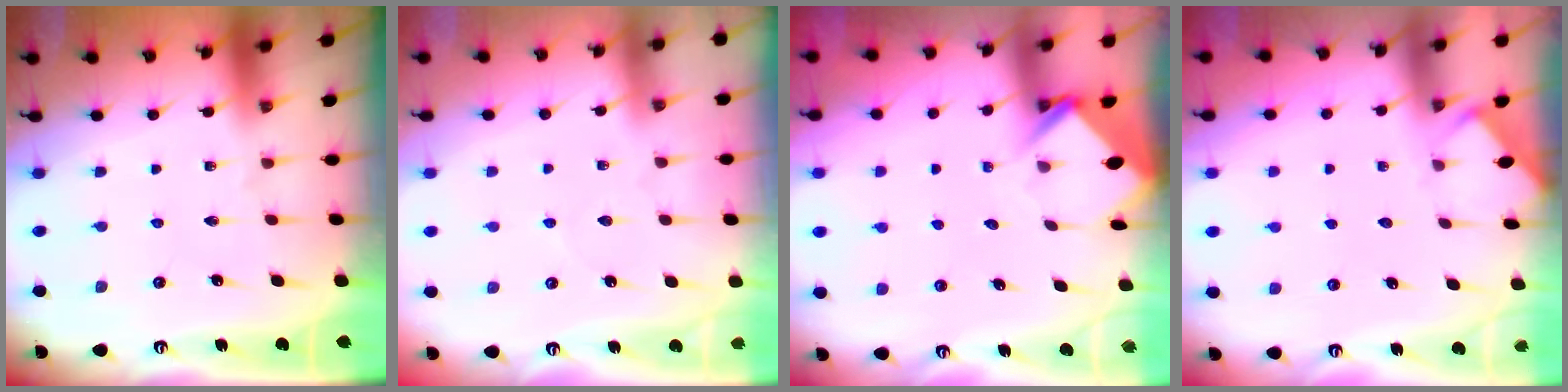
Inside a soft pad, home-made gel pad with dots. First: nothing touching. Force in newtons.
{"total": 2.6, "press": 2.6, "slide": 0.4}
{"total": 3.8, "press": 3.8, "slide": 0.2}
{"total": 1.7, "press": 1.7, "slide": 0.3}